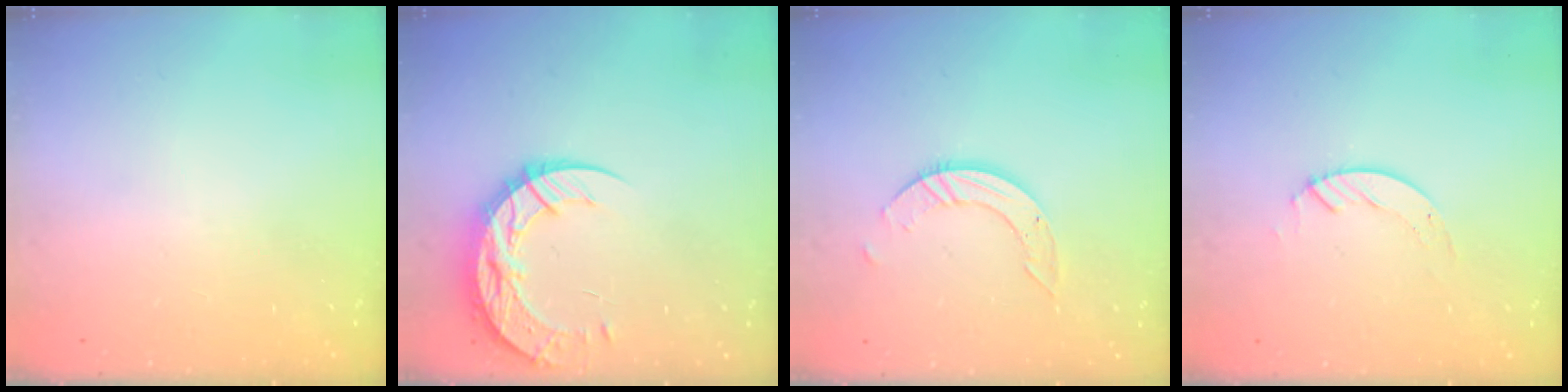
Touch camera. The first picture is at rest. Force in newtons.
{"total": 13.9, "press": 13.8, "slide": 1.0}
{"total": 5.8, "press": 5.8, "slide": 0.1}
{"total": 2.7, "press": 2.7, "slide": 0.2}